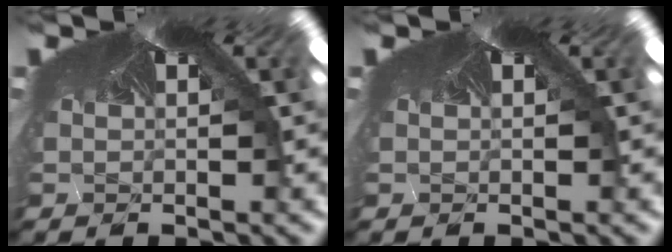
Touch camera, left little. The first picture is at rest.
{"total": 0.0}